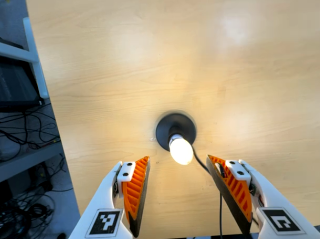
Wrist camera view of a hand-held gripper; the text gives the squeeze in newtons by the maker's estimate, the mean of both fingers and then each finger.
{"total": 0.0}